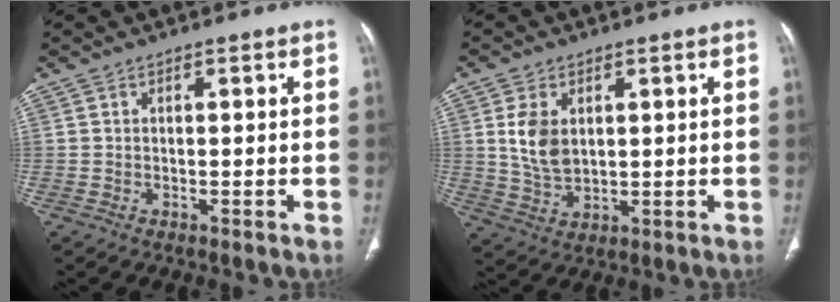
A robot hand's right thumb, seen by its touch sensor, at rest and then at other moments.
{"total": 7.3, "force": [1.6, 4.8, 5.3], "torque": [-0.091, -0.007, 0.040]}